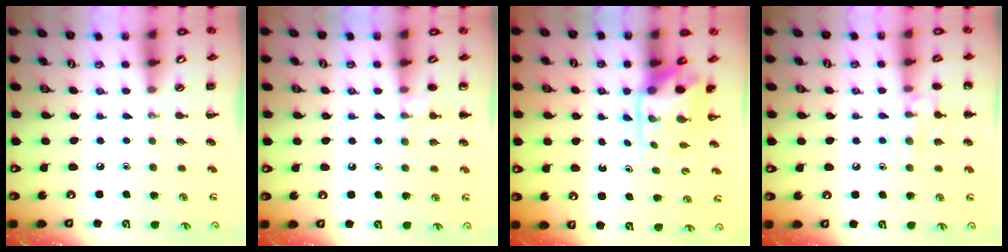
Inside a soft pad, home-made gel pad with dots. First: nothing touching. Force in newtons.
{"total": 6.3, "press": 6.1, "slide": 1.6}
{"total": 3.9, "press": 3.8, "slide": 0.8}
{"total": 10.0, "press": 9.9, "slide": 1.1}